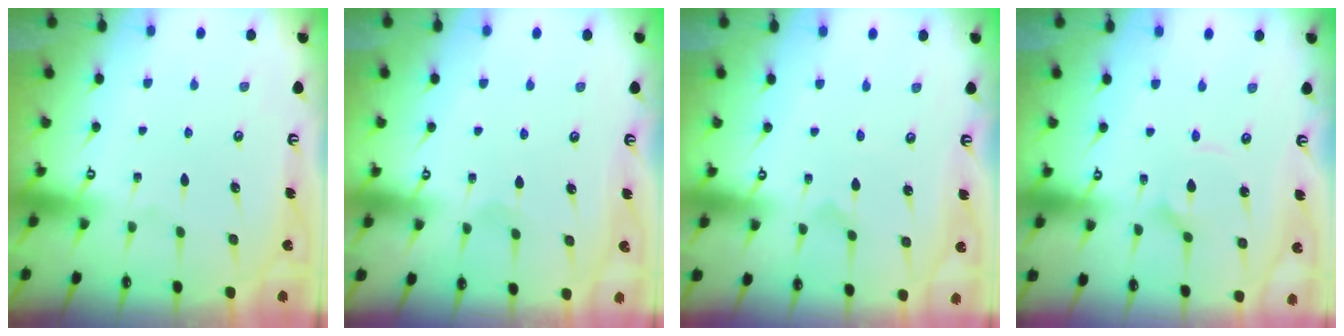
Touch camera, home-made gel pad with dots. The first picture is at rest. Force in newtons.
{"total": 1.5, "press": 1.4, "slide": 0.1}
{"total": 0.0}
{"total": 3.1, "press": 3.1, "slide": 0.2}